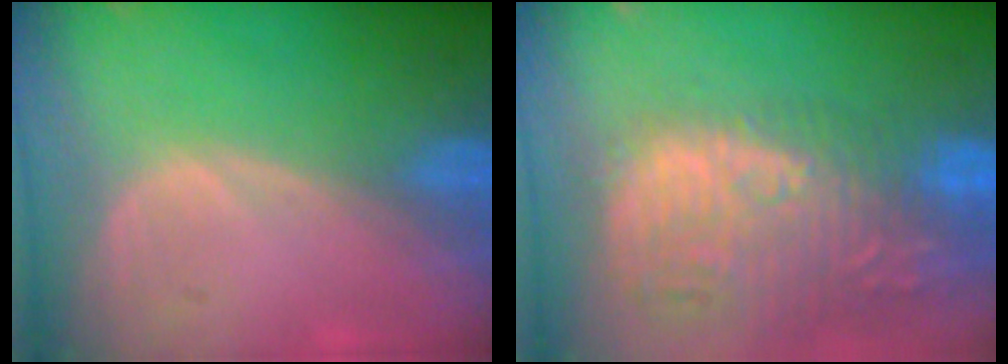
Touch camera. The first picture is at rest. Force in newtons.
{"total": 15.3, "press": 13.0, "slide": 8.1}